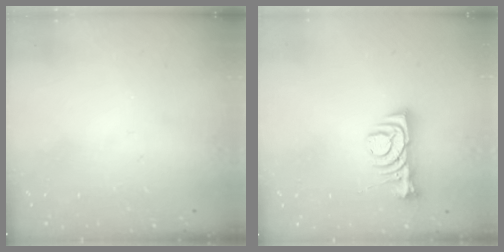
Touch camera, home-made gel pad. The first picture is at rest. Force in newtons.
{"total": 7.0, "press": 7.0, "slide": 0.8}